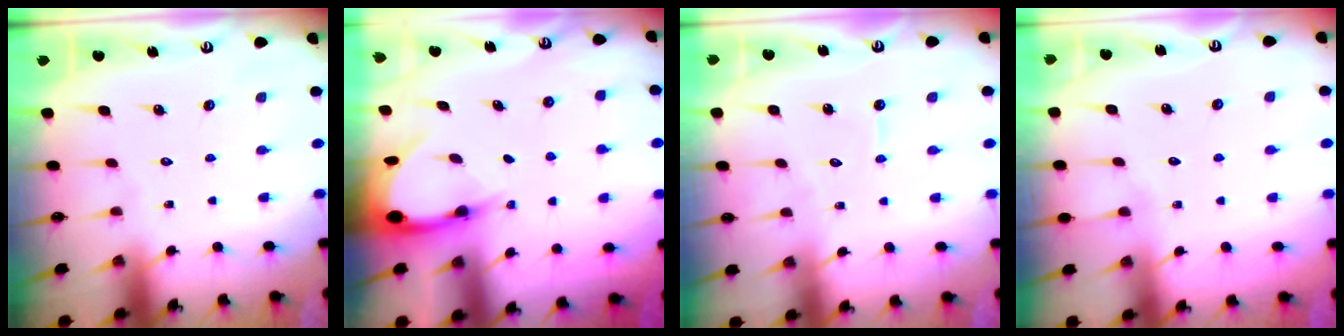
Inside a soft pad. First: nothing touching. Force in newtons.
{"total": 3.6, "press": 3.6, "slide": 0.3}
{"total": 3.8, "press": 3.8, "slide": 0.3}
{"total": 3.4, "press": 3.4, "slide": 0.6}